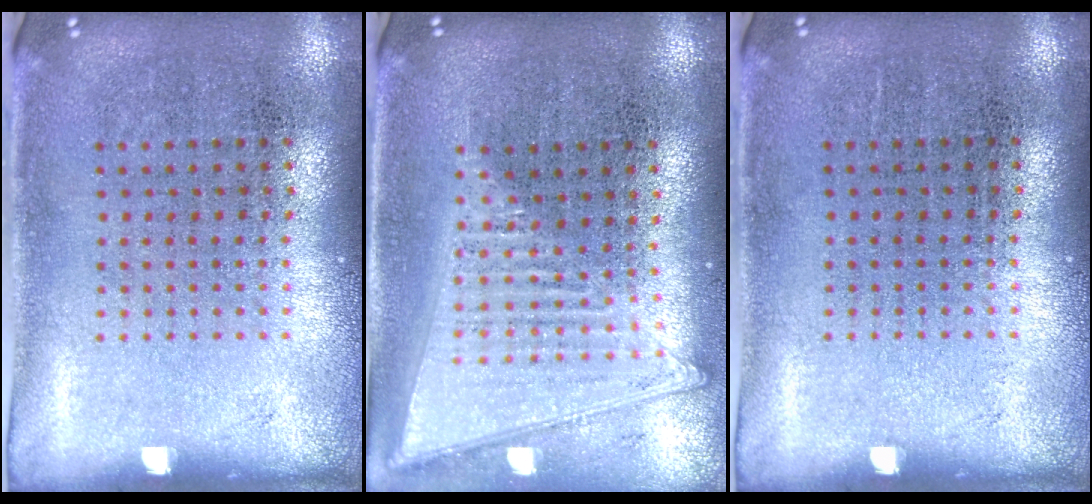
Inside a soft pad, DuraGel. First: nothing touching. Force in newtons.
{"total": 1.7, "press": 1.6, "slide": 0.6}
{"total": 0.0}